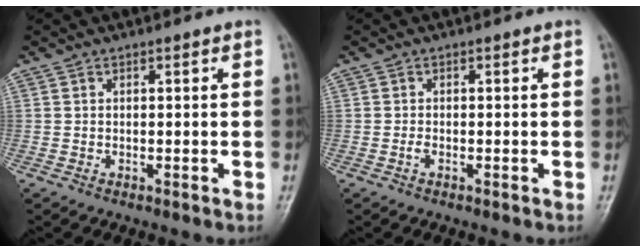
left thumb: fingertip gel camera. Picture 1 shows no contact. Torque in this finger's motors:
{"motor_torque": [-0.41, -0.28, 0.03, 0.05, 0.00]}